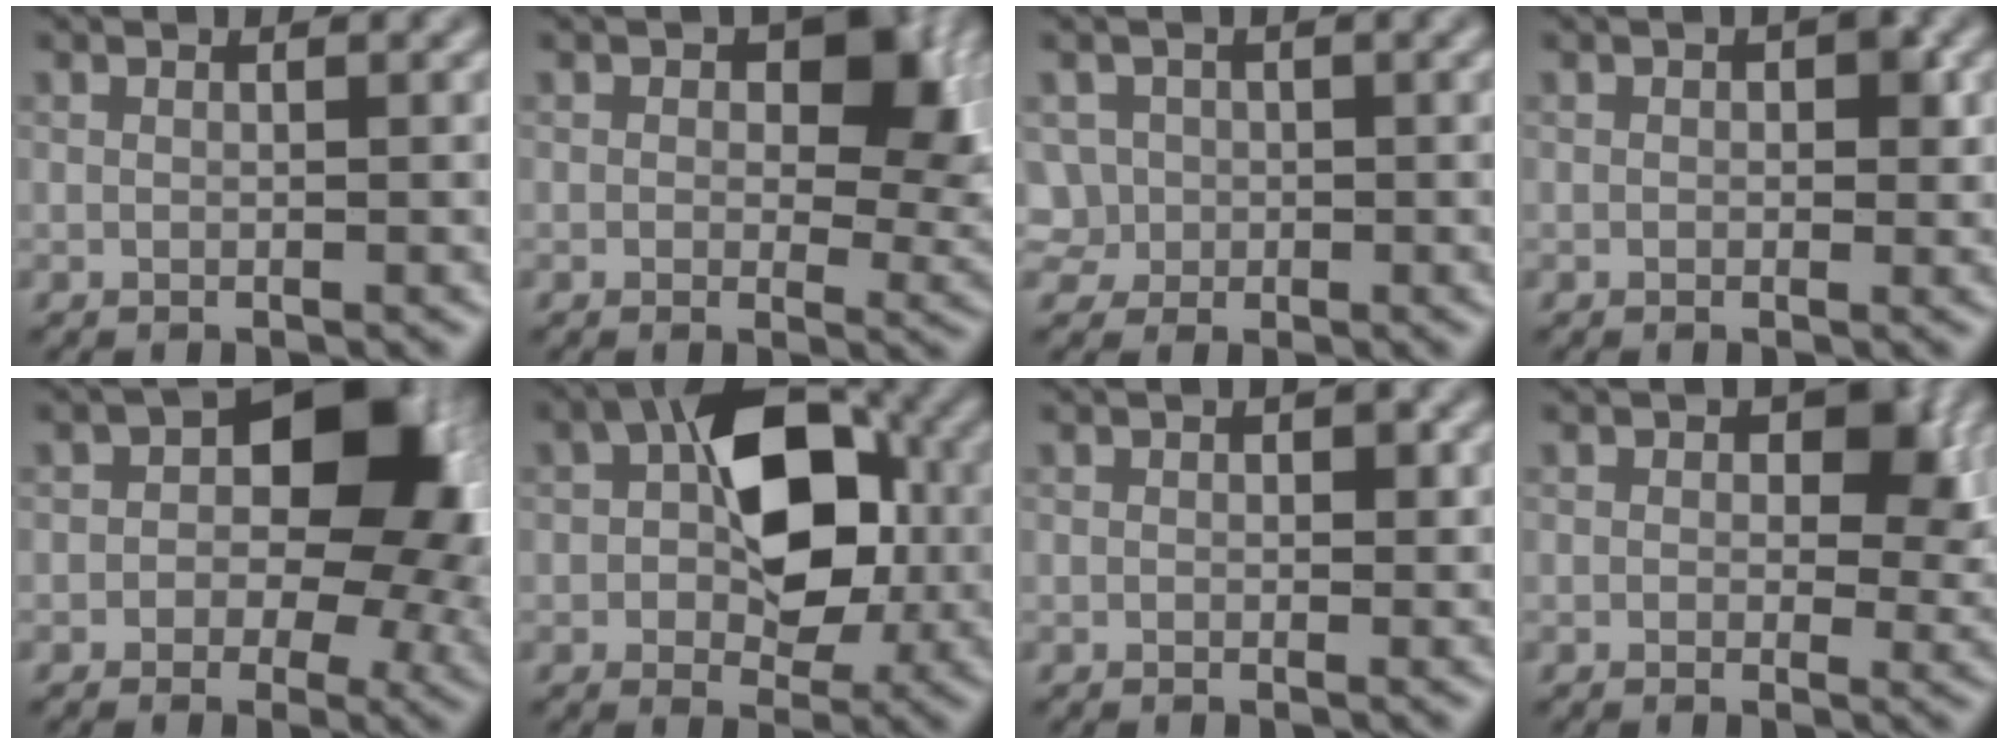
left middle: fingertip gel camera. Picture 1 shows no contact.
{"total": 5.8, "force": [1.4, 3.4, 4.4], "torque": [-0.066, 0.000, 0.034]}
{"total": 1.4, "force": [-0.5, 1.3, -0.2], "torque": [-0.007, 0.002, 0.008]}
{"total": 1.1, "force": [0.1, 0.5, 0.9], "torque": [-0.018, 0.007, 0.016]}
{"total": 9.8, "force": [1.1, 6.3, 7.4], "torque": [-0.084, 0.011, 0.021]}
{"total": 8.8, "force": [0.7, 5.6, 6.8], "torque": [-0.109, 0.017, 0.019]}
{"total": 0.5, "force": [0.0, 0.2, 0.5], "torque": [-0.008, 0.003, 0.017]}
{"total": 4.1, "force": [1.0, 2.6, 3.1], "torque": [-0.048, 0.002, 0.026]}